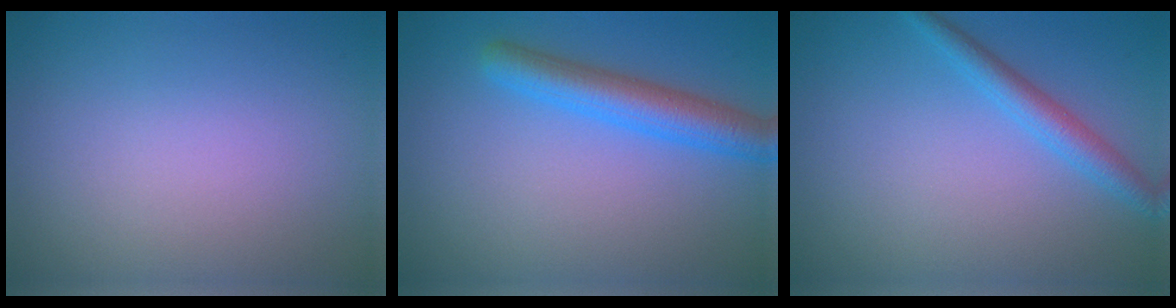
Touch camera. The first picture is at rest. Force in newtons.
{"total": 4.2, "press": 4.2, "slide": 0.1}
{"total": 2.5, "press": 2.5, "slide": 0.0}